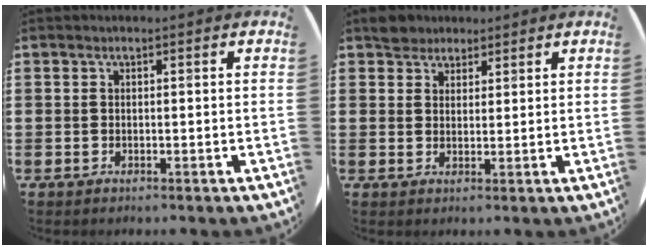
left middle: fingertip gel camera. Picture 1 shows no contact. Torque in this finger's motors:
{"motor_torque": [0.38, -0.30, 0.01, 0.02]}